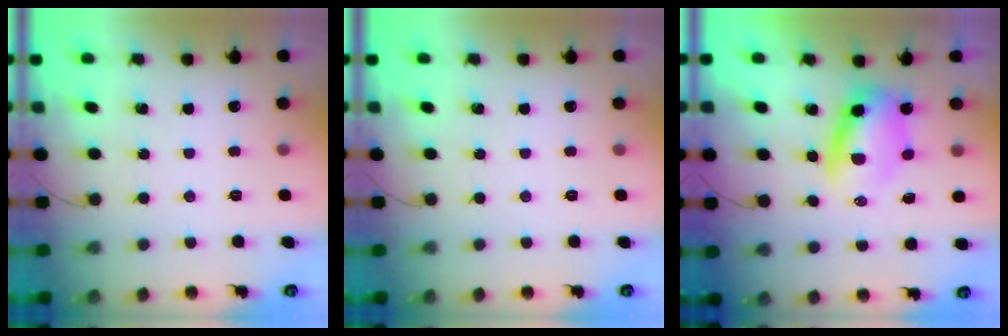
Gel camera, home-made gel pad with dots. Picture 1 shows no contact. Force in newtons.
{"total": 0.0}
{"total": 7.0, "press": 6.9, "slide": 1.4}